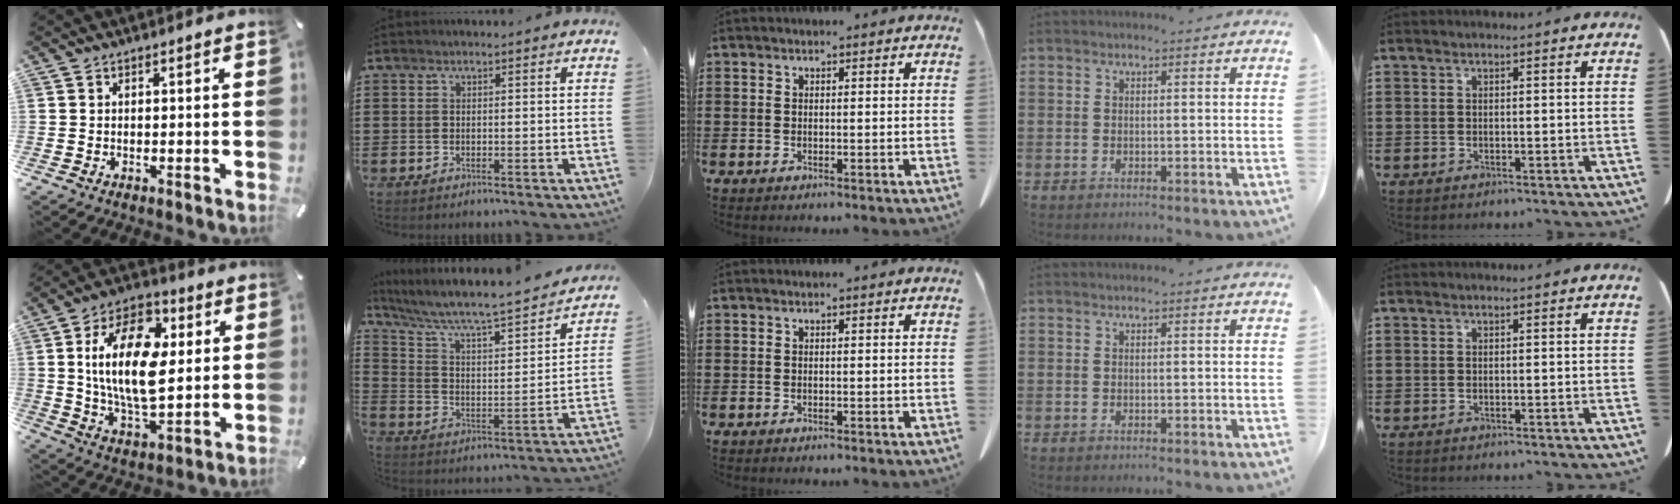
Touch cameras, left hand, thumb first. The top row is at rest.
{"thumb": {"total": 19.2, "force": [4.4, 11.1, 15.0], "torque": [-0.290, 0.002, 0.073]}, "index": {"total": 5.6, "force": [4.7, 0.5, 2.9], "torque": [-0.082, -0.046, 0.071]}}